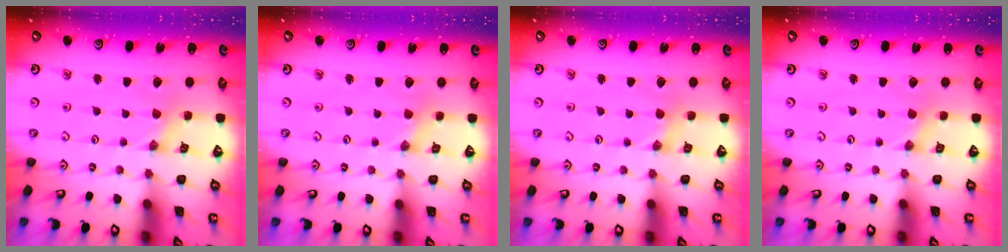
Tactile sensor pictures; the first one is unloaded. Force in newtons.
{"total": 1.4, "press": 1.4, "slide": 0.3}
{"total": 2.5, "press": 2.5, "slide": 0.4}
{"total": 1.1, "press": 1.1, "slide": 0.2}